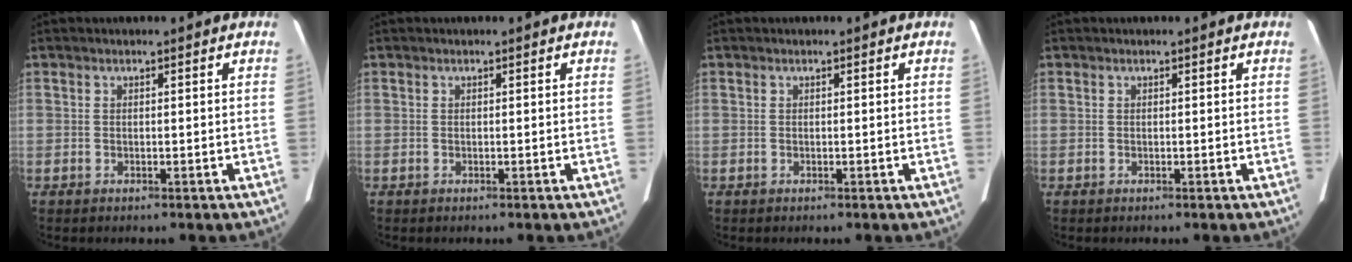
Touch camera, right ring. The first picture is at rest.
{"total": 0.0}
{"total": 0.0}
{"total": 0.0}